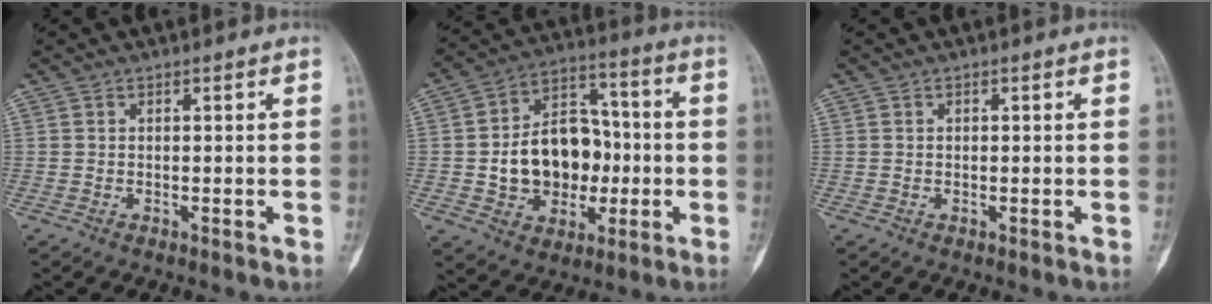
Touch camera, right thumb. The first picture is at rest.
{"total": 16.6, "force": [-1.5, 12.4, 10.9], "torque": [-0.126, 0.037, -0.017]}
{"total": 0.0}